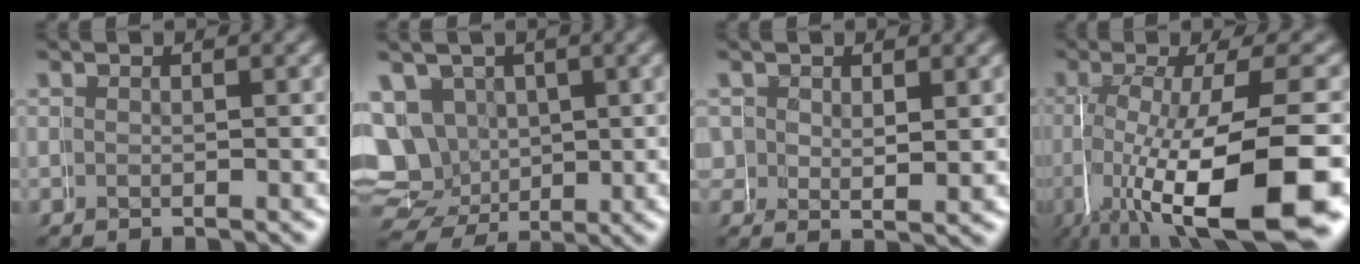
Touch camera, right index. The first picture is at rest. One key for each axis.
{"total": 10.7, "fx": 0.5, "fy": 10.2, "fz": 3.3, "tx": -0.111, "ty": -0.049, "tz": 0.018}
{"total": 1.8, "fx": 1.4, "fy": 1.1, "fz": 0.4, "tx": -0.023, "ty": -0.018, "tz": 0.034}
{"total": 12.5, "fx": -2.3, "fy": 5.0, "fz": 11.2, "tx": -0.206, "ty": -0.041, "tz": -0.001}